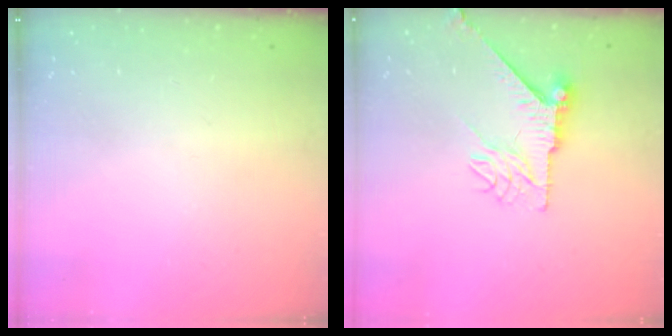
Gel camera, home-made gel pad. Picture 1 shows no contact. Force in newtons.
{"total": 8.4, "press": 8.4, "slide": 0.5}